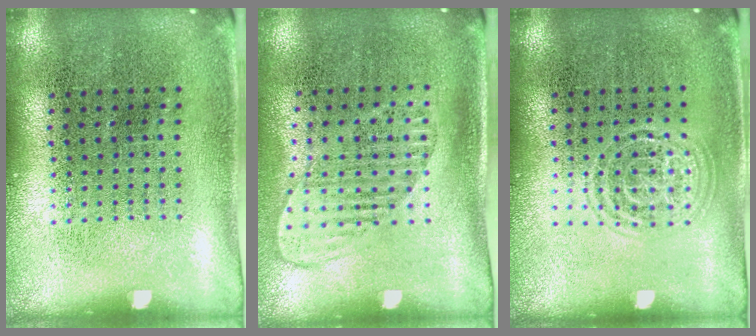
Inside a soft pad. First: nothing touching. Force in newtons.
{"total": 1.4, "press": 1.2, "slide": 0.8}
{"total": 1.2, "press": 1.1, "slide": 0.2}